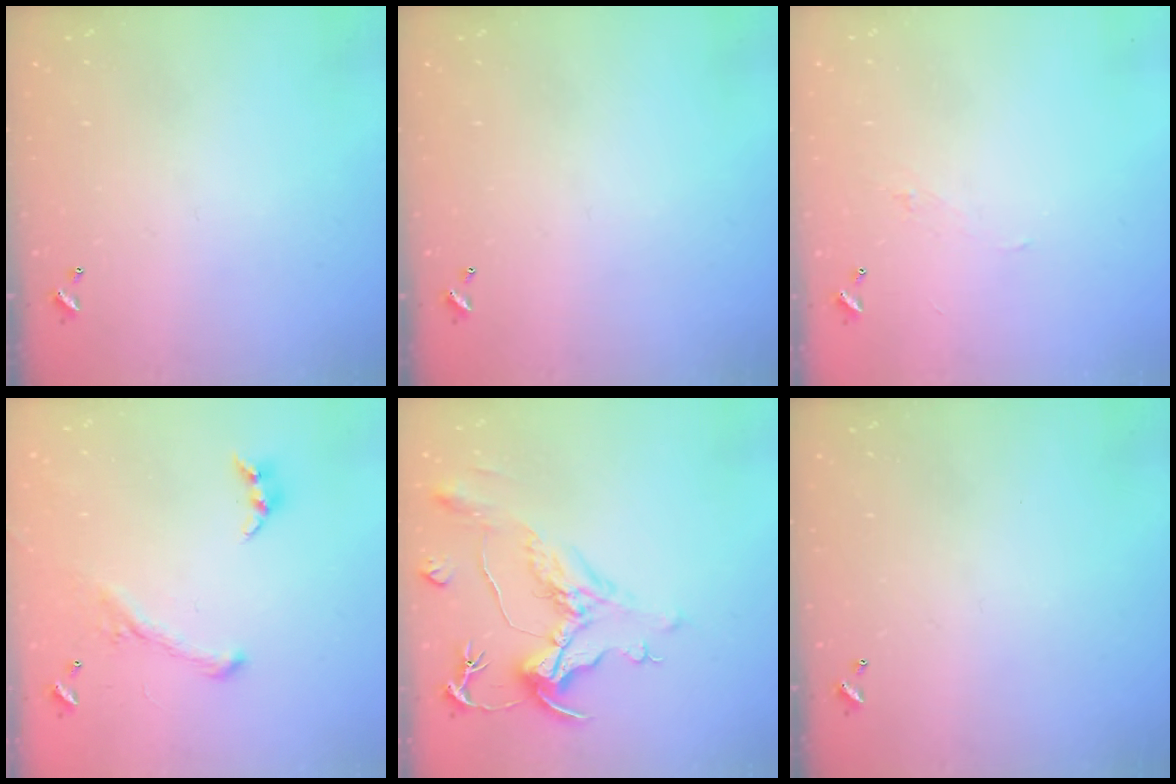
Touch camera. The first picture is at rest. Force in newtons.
{"total": 0.0}
{"total": 2.0, "press": 1.9, "slide": 0.5}
{"total": 1.4, "press": 0.6, "slide": 1.2}
{"total": 1.8, "press": 0.8, "slide": 1.5}
{"total": 0.0}